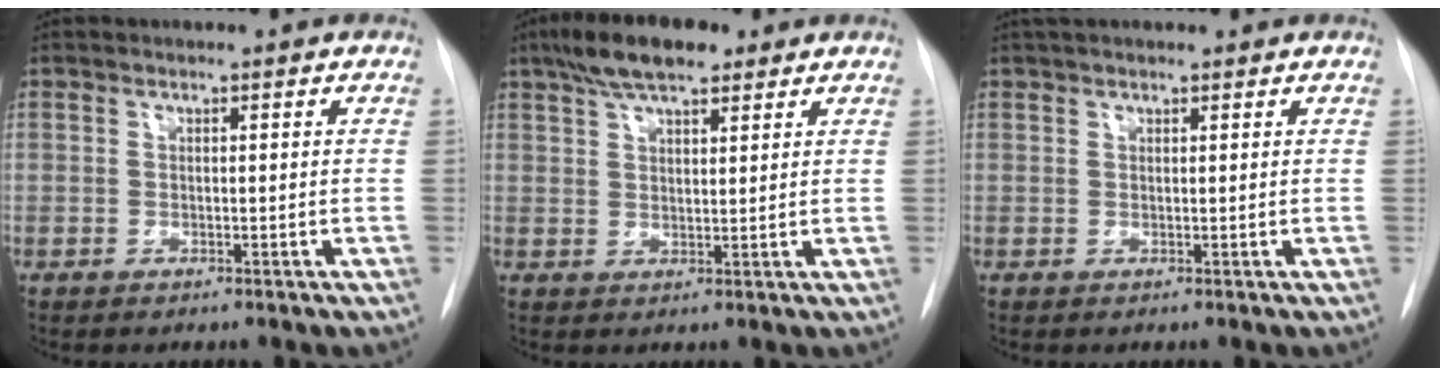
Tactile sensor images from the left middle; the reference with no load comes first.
{"total": 8.3, "force": [5.9, 2.5, 5.4], "torque": [-0.100, 0.019, 0.099]}
{"total": 3.5, "force": [3.0, 1.0, 1.6], "torque": [-0.023, 0.035, 0.048]}